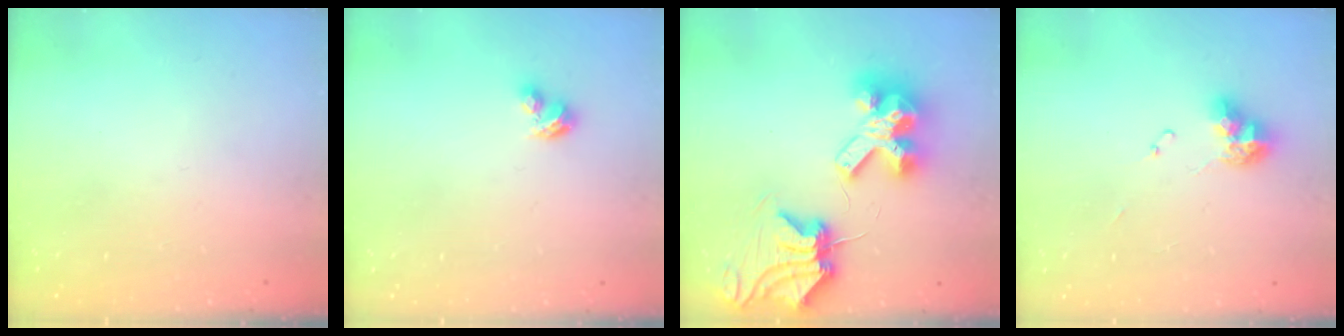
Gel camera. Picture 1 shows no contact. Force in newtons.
{"total": 2.9, "press": 2.8, "slide": 0.5}
{"total": 14.5, "press": 14.4, "slide": 1.7}
{"total": 9.1, "press": 9.0, "slide": 1.1}